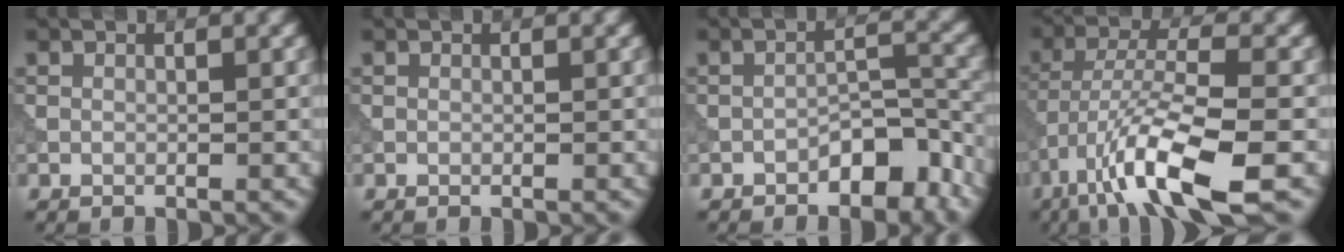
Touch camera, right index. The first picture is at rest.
{"total": 0.0}
{"total": 4.3, "force": [-2.8, 1.9, 2.7], "torque": [-0.032, 0.014, -0.042]}
{"total": 9.8, "force": [-5.1, 2.2, 8.1], "torque": [-0.144, 0.004, -0.099]}